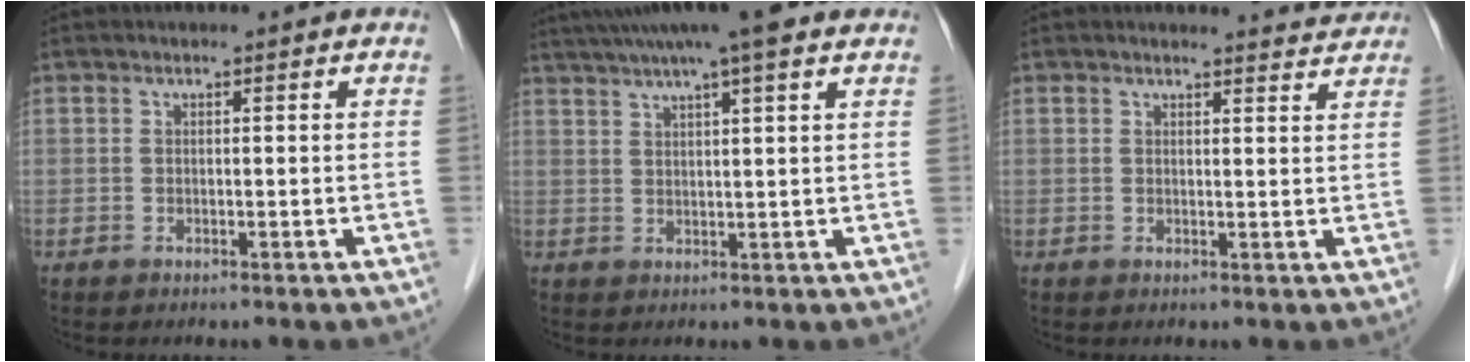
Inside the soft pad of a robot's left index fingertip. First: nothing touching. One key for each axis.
{"total": 11.4, "fx": 8.6, "fy": 0.4, "fz": 7.5, "tx": -0.126, "ty": 0.037, "tz": 0.121}
{"total": 2.5, "fx": 2.5, "fy": 0.1, "fz": 0.0, "tx": -0.007, "ty": -0.007, "tz": 0.021}